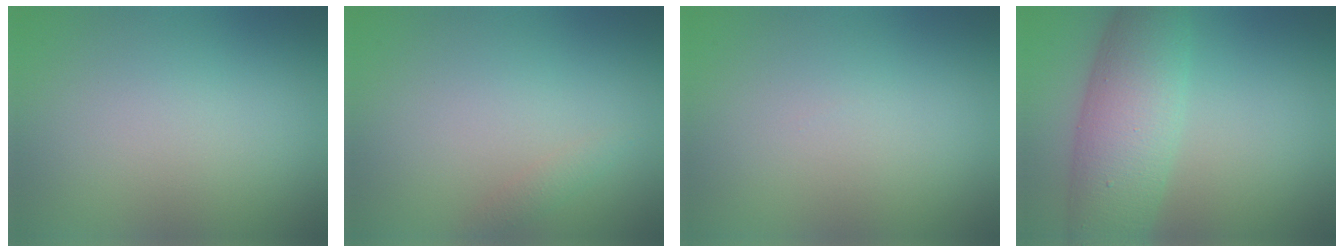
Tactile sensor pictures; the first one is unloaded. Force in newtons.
{"total": 0.9, "press": 0.9, "slide": 0.0}
{"total": 0.0}
{"total": 7.3, "press": 7.3, "slide": 0.3}